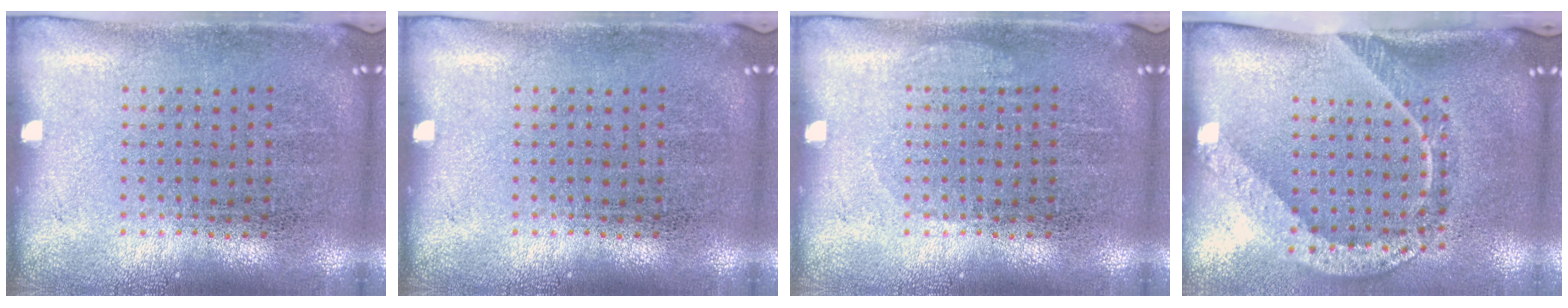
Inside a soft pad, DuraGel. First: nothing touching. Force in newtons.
{"total": 0.0}
{"total": 0.7, "press": 0.7, "slide": 0.2}
{"total": 2.1, "press": 1.5, "slide": 1.5}